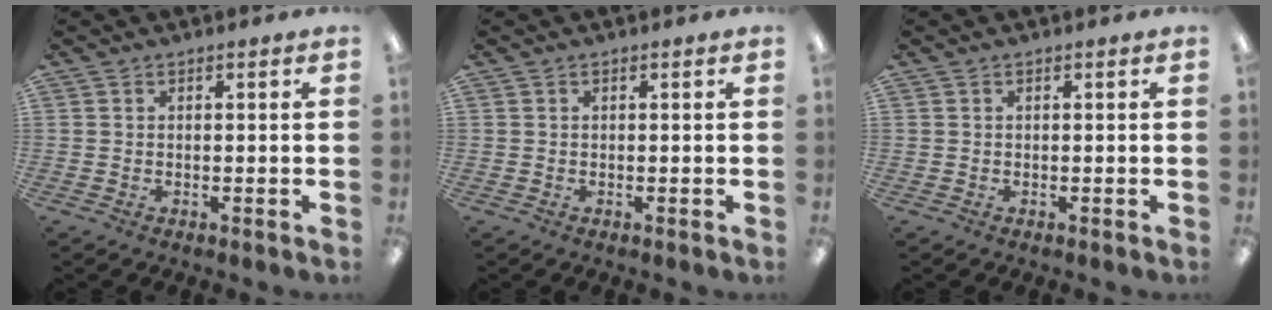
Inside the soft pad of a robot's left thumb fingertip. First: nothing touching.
{"total": 0.0}
{"total": 0.0}